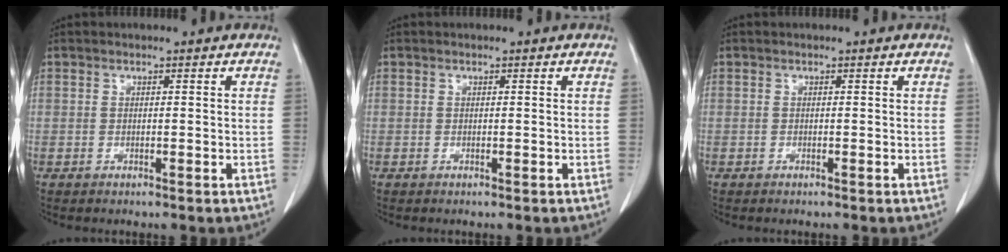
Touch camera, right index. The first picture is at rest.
{"total": 0.0}
{"total": 0.0}